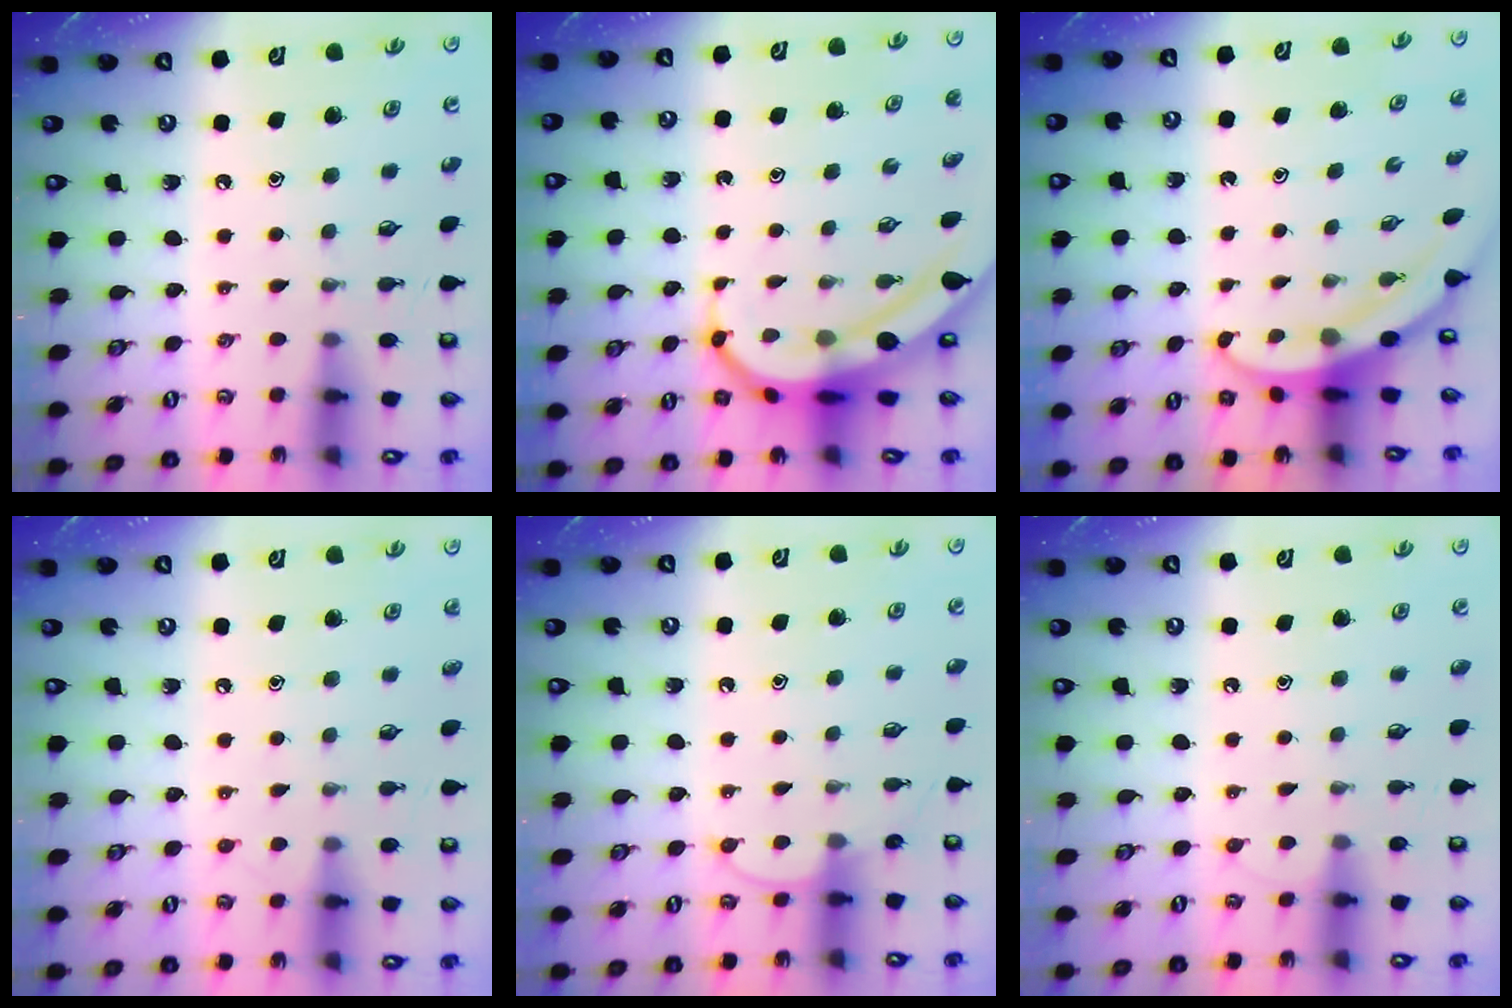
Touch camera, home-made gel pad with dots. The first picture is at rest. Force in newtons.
{"total": 7.1, "press": 7.1, "slide": 0.8}
{"total": 3.6, "press": 3.6, "slide": 0.2}
{"total": 4.6, "press": 4.5, "slide": 0.5}
{"total": 6.7, "press": 6.6, "slide": 0.6}
{"total": 4.6, "press": 4.5, "slide": 0.5}